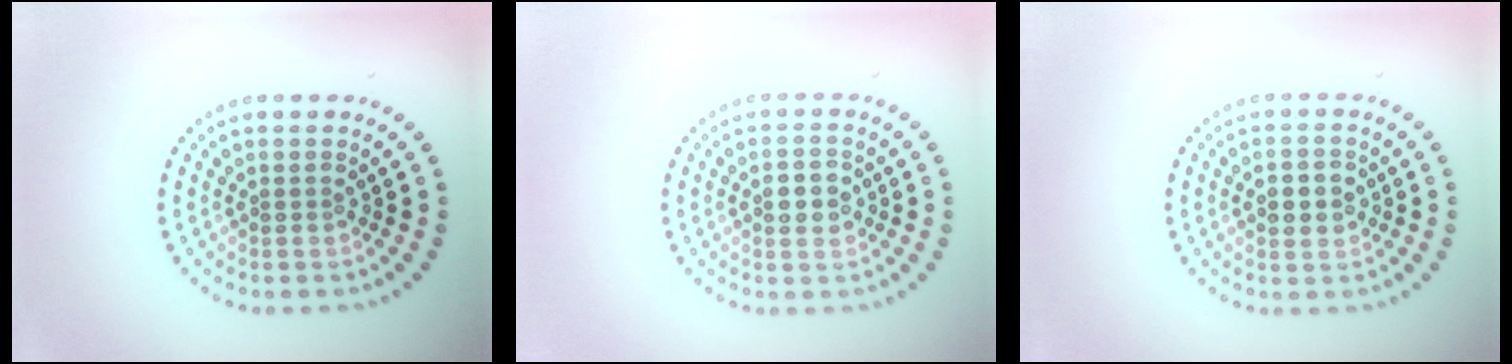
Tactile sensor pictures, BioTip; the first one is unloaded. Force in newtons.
{"total": 2.7, "press": 2.7, "slide": 0.1}
{"total": 2.6, "press": 2.6, "slide": 0.0}